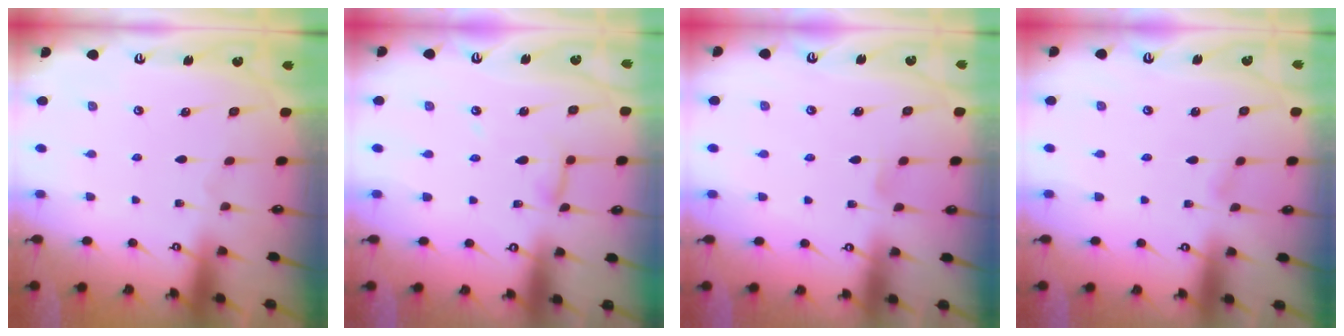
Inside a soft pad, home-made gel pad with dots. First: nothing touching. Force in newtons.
{"total": 5.8, "press": 5.8, "slide": 0.3}
{"total": 3.1, "press": 3.1, "slide": 0.4}
{"total": 2.8, "press": 2.8, "slide": 0.3}